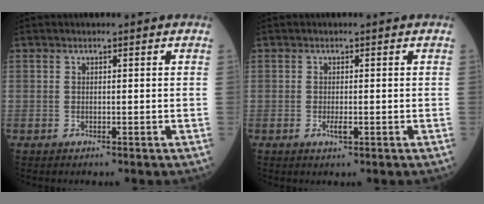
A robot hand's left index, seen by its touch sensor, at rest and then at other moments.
{"total": 1.2, "force": [-0.4, 0.3, 1.1], "torque": [-0.020, -0.006, -0.009]}